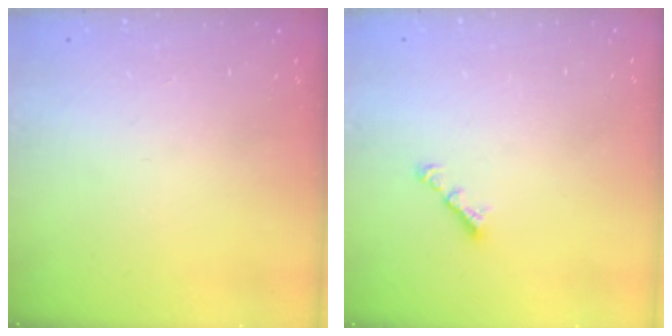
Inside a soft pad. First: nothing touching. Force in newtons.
{"total": 2.9, "press": 2.8, "slide": 0.6}